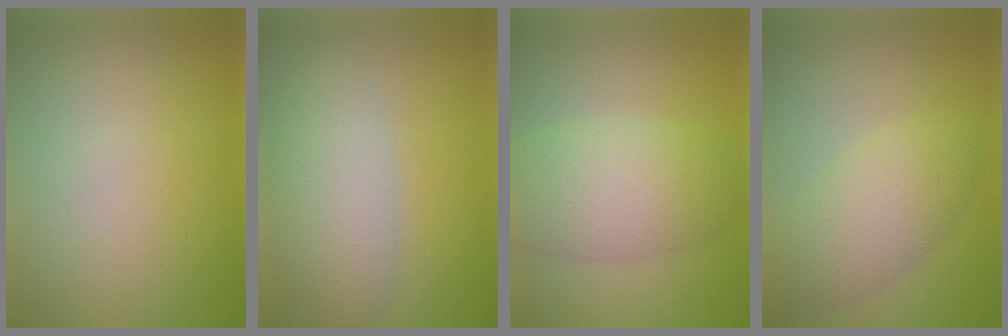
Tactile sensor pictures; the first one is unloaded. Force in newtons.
{"total": 5.6, "press": 5.6, "slide": 0.3}
{"total": 5.9, "press": 5.9, "slide": 0.3}
{"total": 4.6, "press": 4.6, "slide": 0.0}